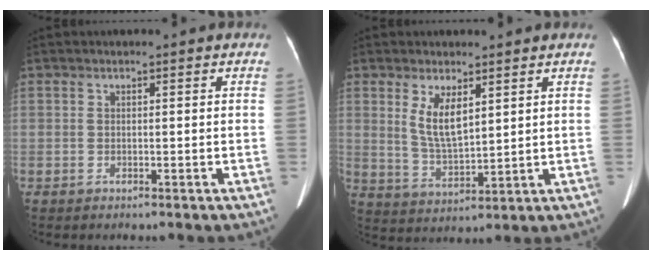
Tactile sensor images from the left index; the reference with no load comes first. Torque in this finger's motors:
{"motor_torque": [0.32, -0.01, 0.28, 0.06]}